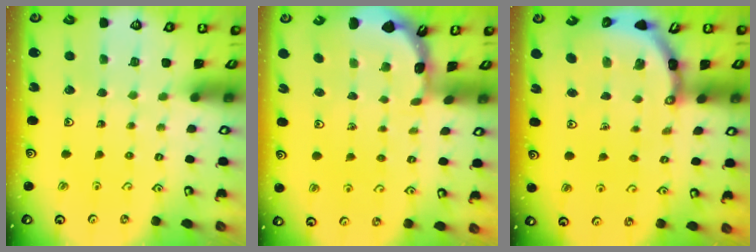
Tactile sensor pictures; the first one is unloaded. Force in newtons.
{"total": 1.7, "press": 1.6, "slide": 0.1}
{"total": 6.3, "press": 6.3, "slide": 0.8}